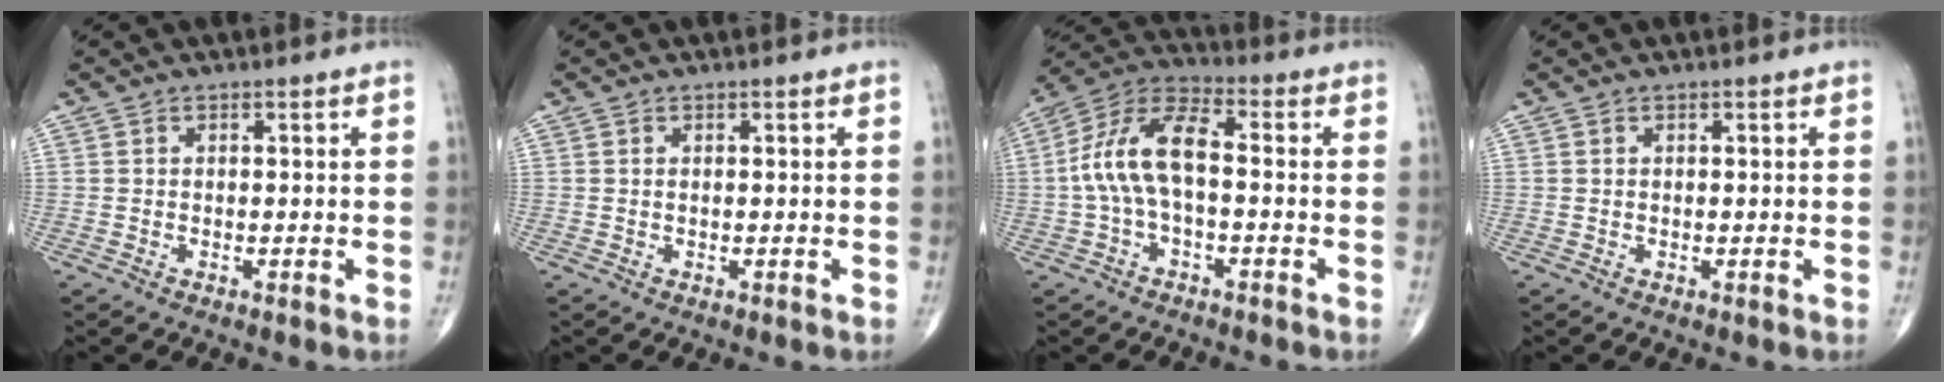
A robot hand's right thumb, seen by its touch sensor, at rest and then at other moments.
{"total": 0.0}
{"total": 11.5, "force": [-0.7, 5.2, 10.2], "torque": [-0.211, 0.042, -0.021]}
{"total": 0.0}